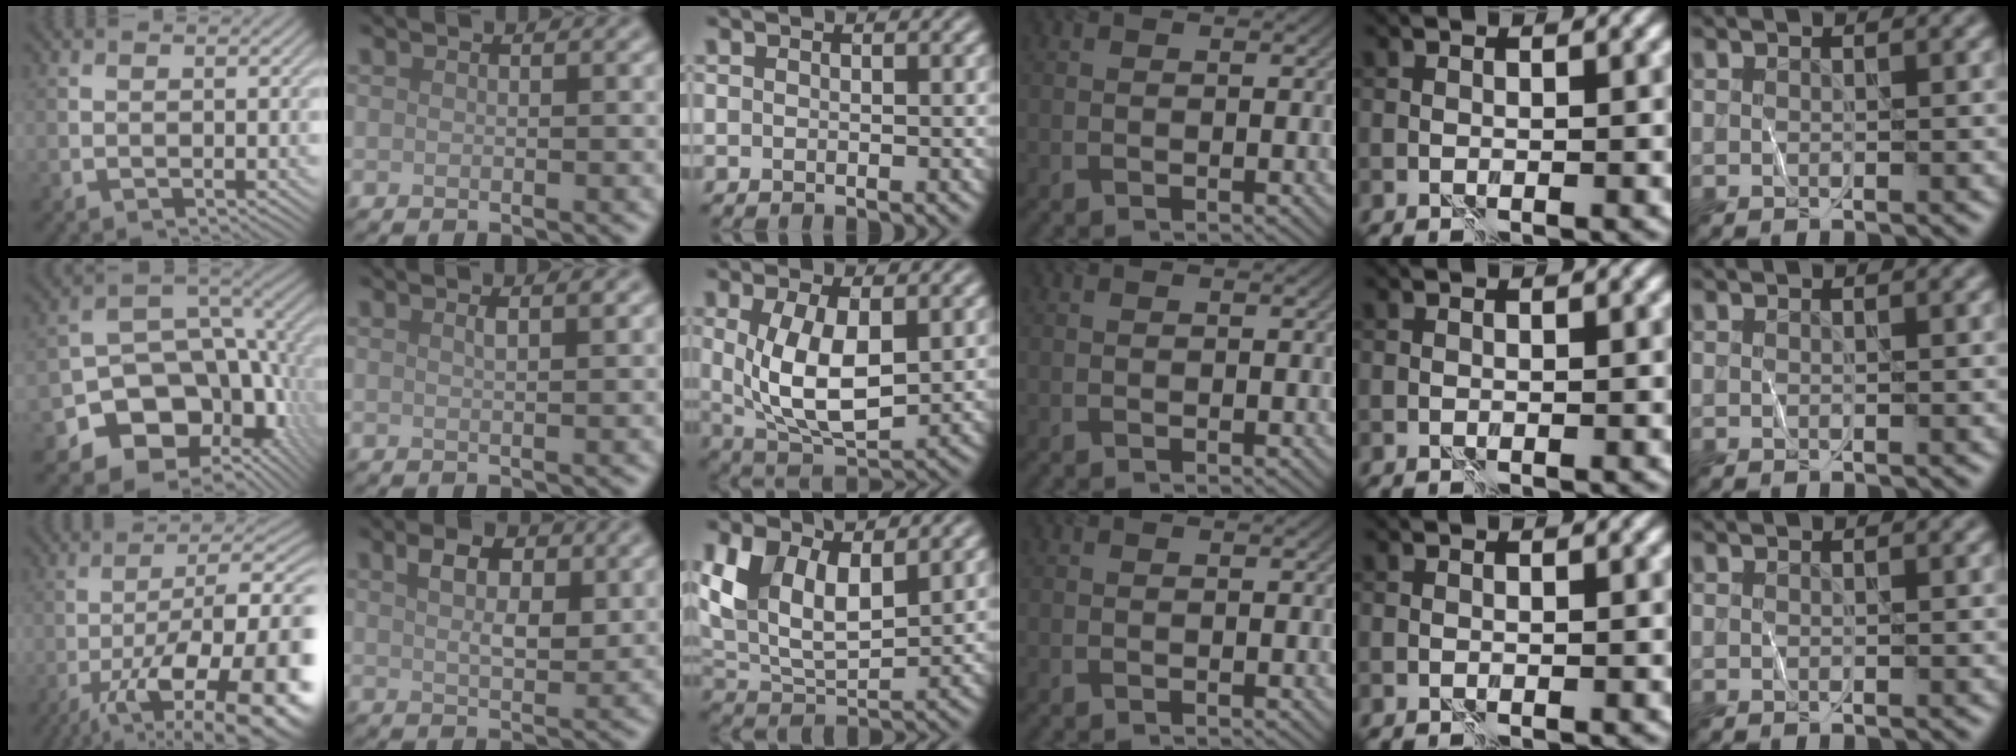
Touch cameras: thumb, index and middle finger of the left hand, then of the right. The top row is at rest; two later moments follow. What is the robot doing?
{"motion": "wrap", "object": "plastic wrap"}